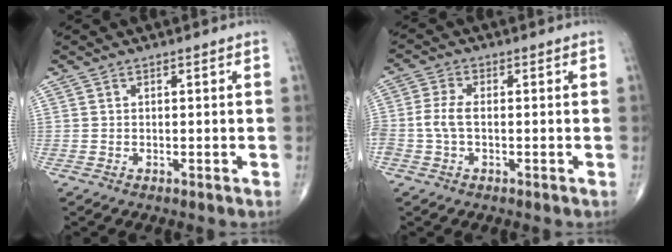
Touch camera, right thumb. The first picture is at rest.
{"total": 4.0, "force": [-0.7, 2.2, 3.3], "torque": [-0.084, 0.012, -0.017]}